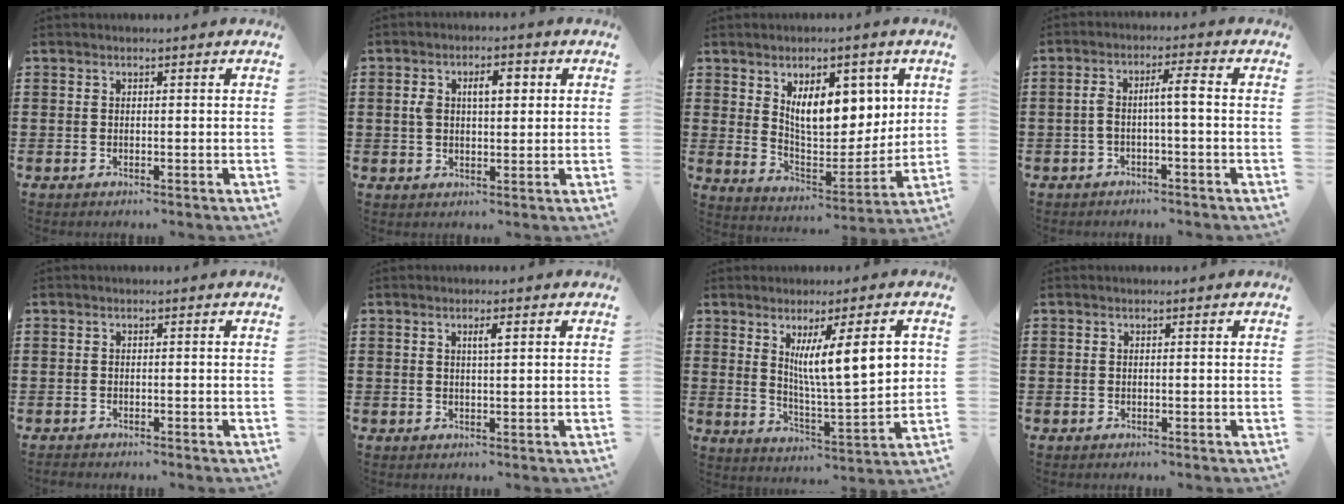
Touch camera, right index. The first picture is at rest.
{"total": 4.5, "force": [1.0, 2.3, 3.7], "torque": [-0.061, 0.007, 0.011]}
{"total": 10.9, "force": [4.4, 5.5, 8.3], "torque": [-0.128, -0.014, 0.074]}
{"total": 4.0, "force": [-0.5, 0.4, 3.9], "torque": [-0.074, 0.007, -0.014]}
{"total": 0.8, "force": [-0.8, 0.1, 0.0], "torque": [-0.001, 0.001, -0.017]}
{"total": 1.9, "force": [0.7, 0.3, 1.7], "torque": [-0.033, 0.005, 0.009]}
{"total": 11.1, "force": [3.8, 1.8, 10.3], "torque": [-0.182, -0.008, 0.059]}
{"total": 0.0}